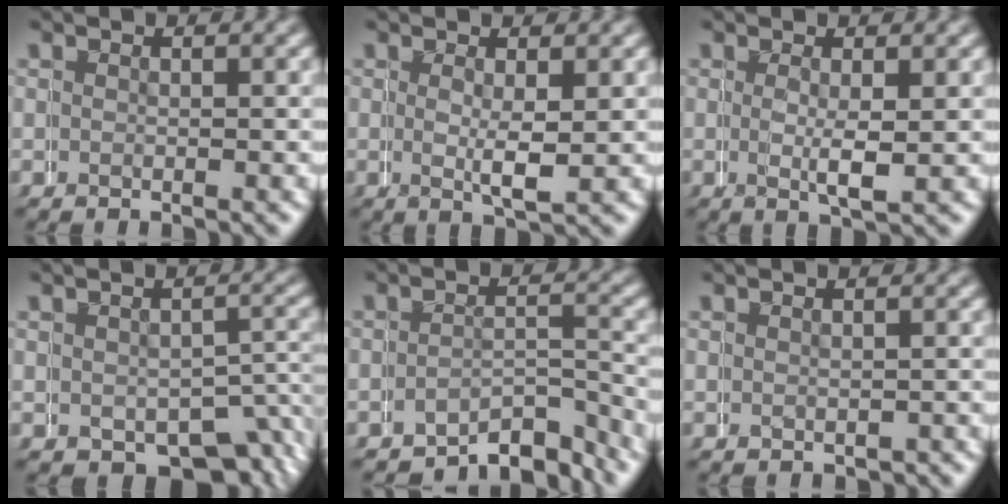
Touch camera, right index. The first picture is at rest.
{"total": 1.6, "force": [1.0, -0.2, 1.2], "torque": [-0.014, -0.002, 0.020]}
{"total": 1.4, "force": [0.9, -0.3, 1.0], "torque": [-0.008, -0.001, 0.017]}
{"total": 4.5, "force": [-1.5, 3.4, 2.7], "torque": [-0.024, -0.003, -0.026]}
{"total": 4.8, "force": [-4.6, 1.0, 0.3], "torque": [0.006, -0.013, -0.069]}
{"total": 1.1, "force": [-0.8, 0.6, -0.3], "torque": [0.003, -0.002, -0.012]}